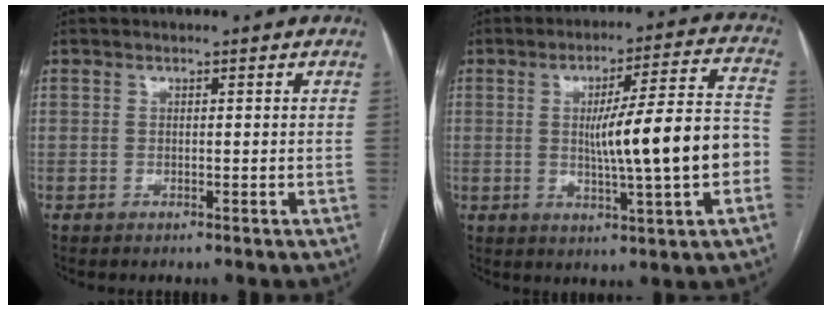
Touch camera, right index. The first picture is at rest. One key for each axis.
{"total": 14.3, "fx": -1.6, "fy": 0.8, "fz": 14.2, "tx": -0.217, "ty": 0.017, "tz": -0.021}